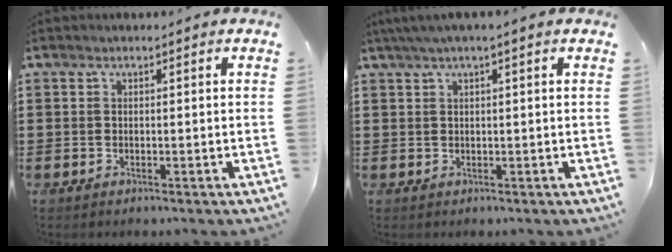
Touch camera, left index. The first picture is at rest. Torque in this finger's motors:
{"motor_torque": [0.37, -0.66, -0.13, -0.12]}